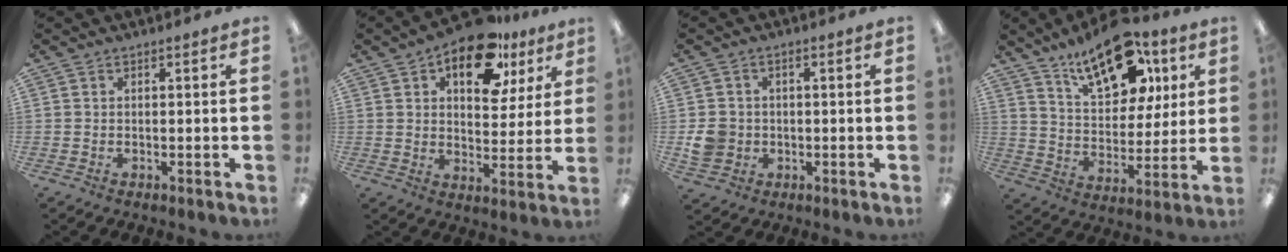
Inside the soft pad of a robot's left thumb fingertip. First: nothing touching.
{"total": 15.2, "force": [9.5, 7.9, 9.0], "torque": [-0.121, -0.043, 0.159]}
{"total": 5.6, "force": [-0.7, 5.2, 2.0], "torque": [-0.037, 0.012, -0.008]}
{"total": 19.6, "force": [12.1, 10.2, 11.4], "torque": [-0.171, -0.055, 0.208]}